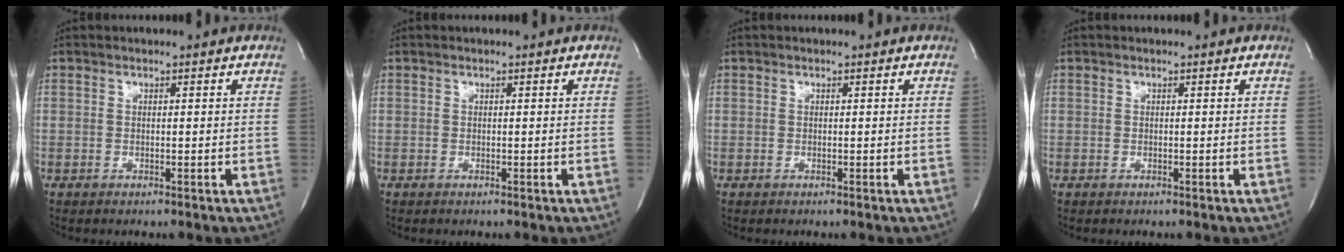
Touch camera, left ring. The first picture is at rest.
{"total": 0.0}
{"total": 0.0}
{"total": 0.0}